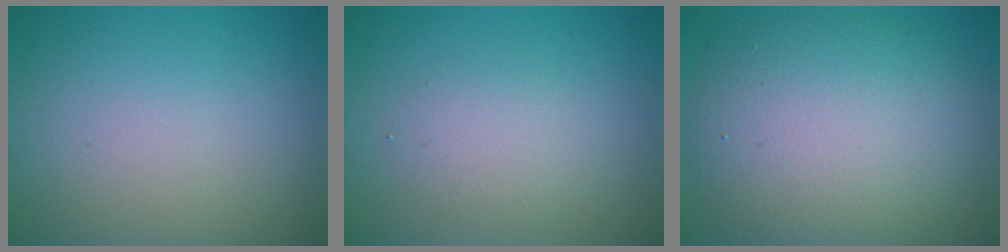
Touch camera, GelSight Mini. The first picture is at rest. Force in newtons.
{"total": 2.0, "press": 2.0, "slide": 0.2}
{"total": 10.0, "press": 10.0, "slide": 0.3}